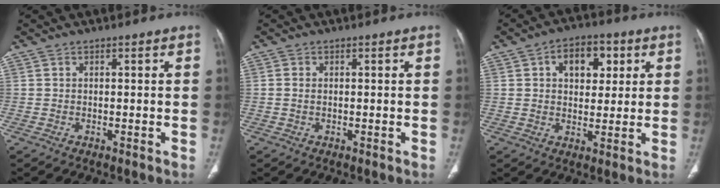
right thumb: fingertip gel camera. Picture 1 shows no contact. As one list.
[{"total": 1.2, "force": [0.0, 0.8, 0.8], "torque": [-0.018, 0.001, 0.000]}, {"total": 8.9, "force": [3.0, 5.8, 6.0], "torque": [-0.047, -0.004, 0.042]}]